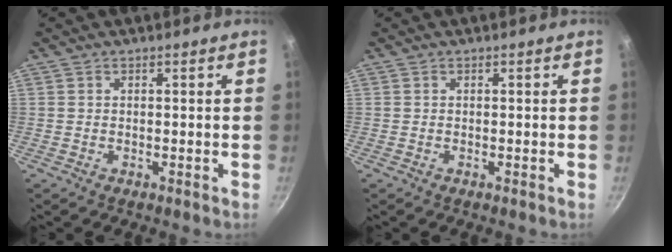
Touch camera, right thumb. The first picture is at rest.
{"total": 0.0}